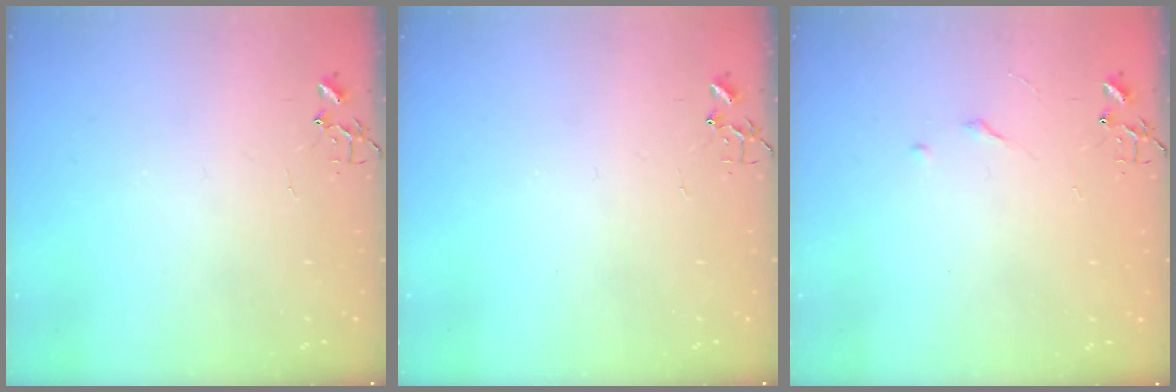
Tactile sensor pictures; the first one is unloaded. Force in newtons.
{"total": 0.0}
{"total": 2.7, "press": 2.7, "slide": 0.4}